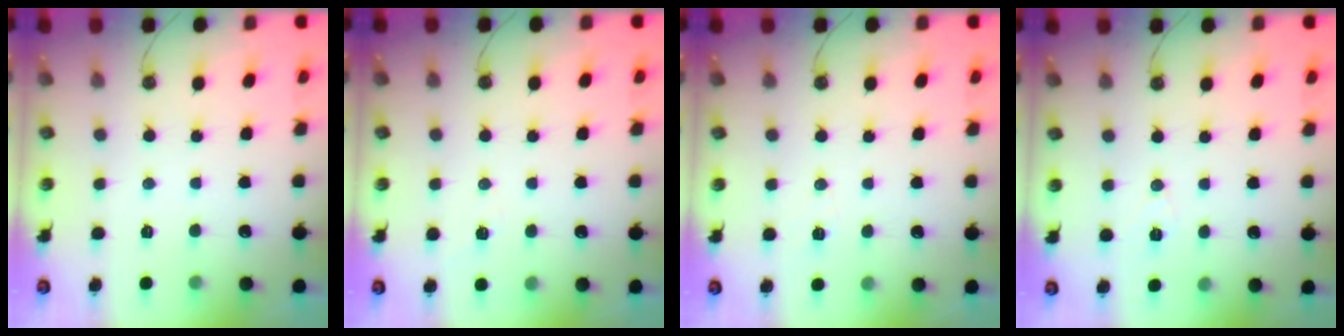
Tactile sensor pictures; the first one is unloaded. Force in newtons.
{"total": 3.5, "press": 3.1, "slide": 1.6}
{"total": 3.7, "press": 3.5, "slide": 1.2}
{"total": 6.3, "press": 4.4, "slide": 4.5}